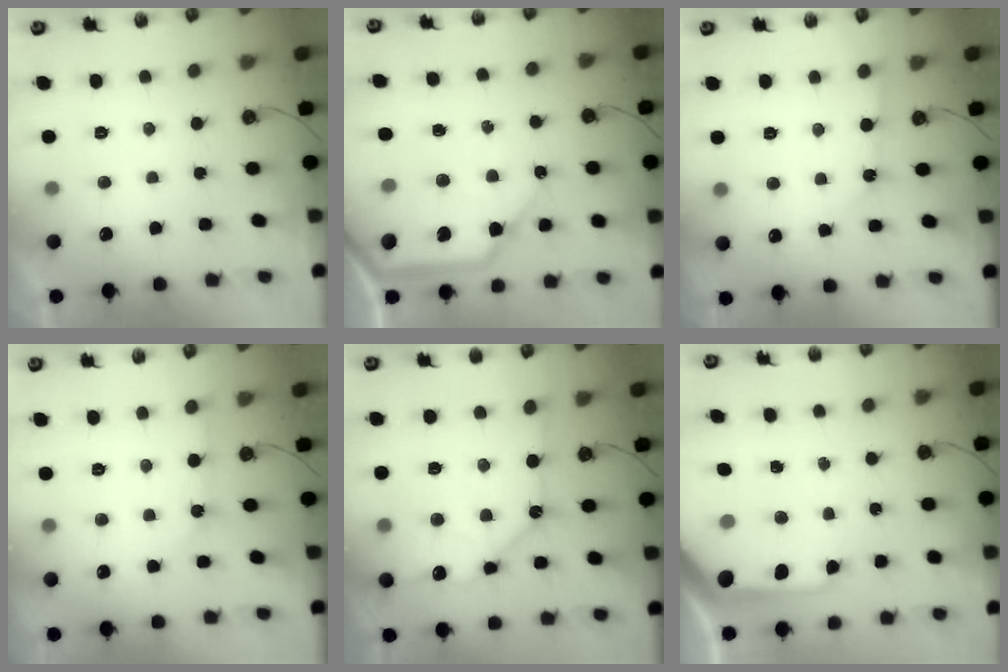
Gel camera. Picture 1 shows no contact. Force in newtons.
{"total": 16.2, "press": 16.1, "slide": 2.2}
{"total": 2.4, "press": 2.3, "slide": 0.3}
{"total": 2.5, "press": 2.5, "slide": 0.3}
{"total": 12.2, "press": 12.1, "slide": 1.6}
{"total": 11.1, "press": 11.0, "slide": 1.3}